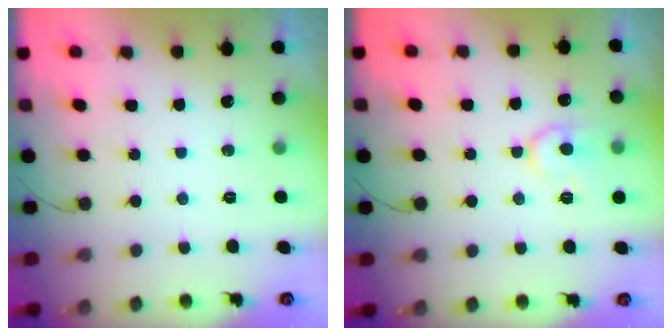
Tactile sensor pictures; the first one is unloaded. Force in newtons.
{"total": 9.9, "press": 9.9, "slide": 0.9}